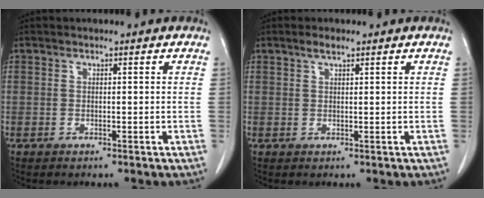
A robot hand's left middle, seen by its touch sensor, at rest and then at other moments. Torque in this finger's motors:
{"motor_torque": [0.10, -0.07, -0.05, 0.00]}